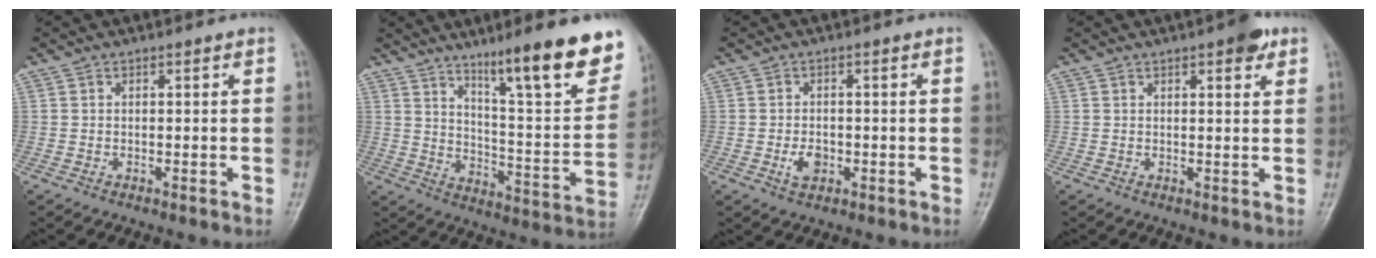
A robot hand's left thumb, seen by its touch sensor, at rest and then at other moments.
{"total": 21.6, "force": [13.6, 3.7, 16.3], "torque": [-0.201, -0.067, 0.211]}
{"total": 3.2, "force": [-0.9, 2.2, 2.1], "torque": [-0.033, 0.001, -0.013]}
{"total": 3.9, "force": [2.2, 1.2, 2.9], "torque": [-0.032, -0.008, 0.025]}